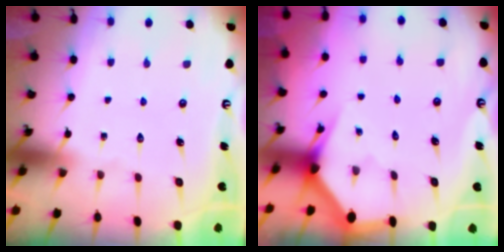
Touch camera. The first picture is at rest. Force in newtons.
{"total": 2.8, "press": 2.8, "slide": 0.2}